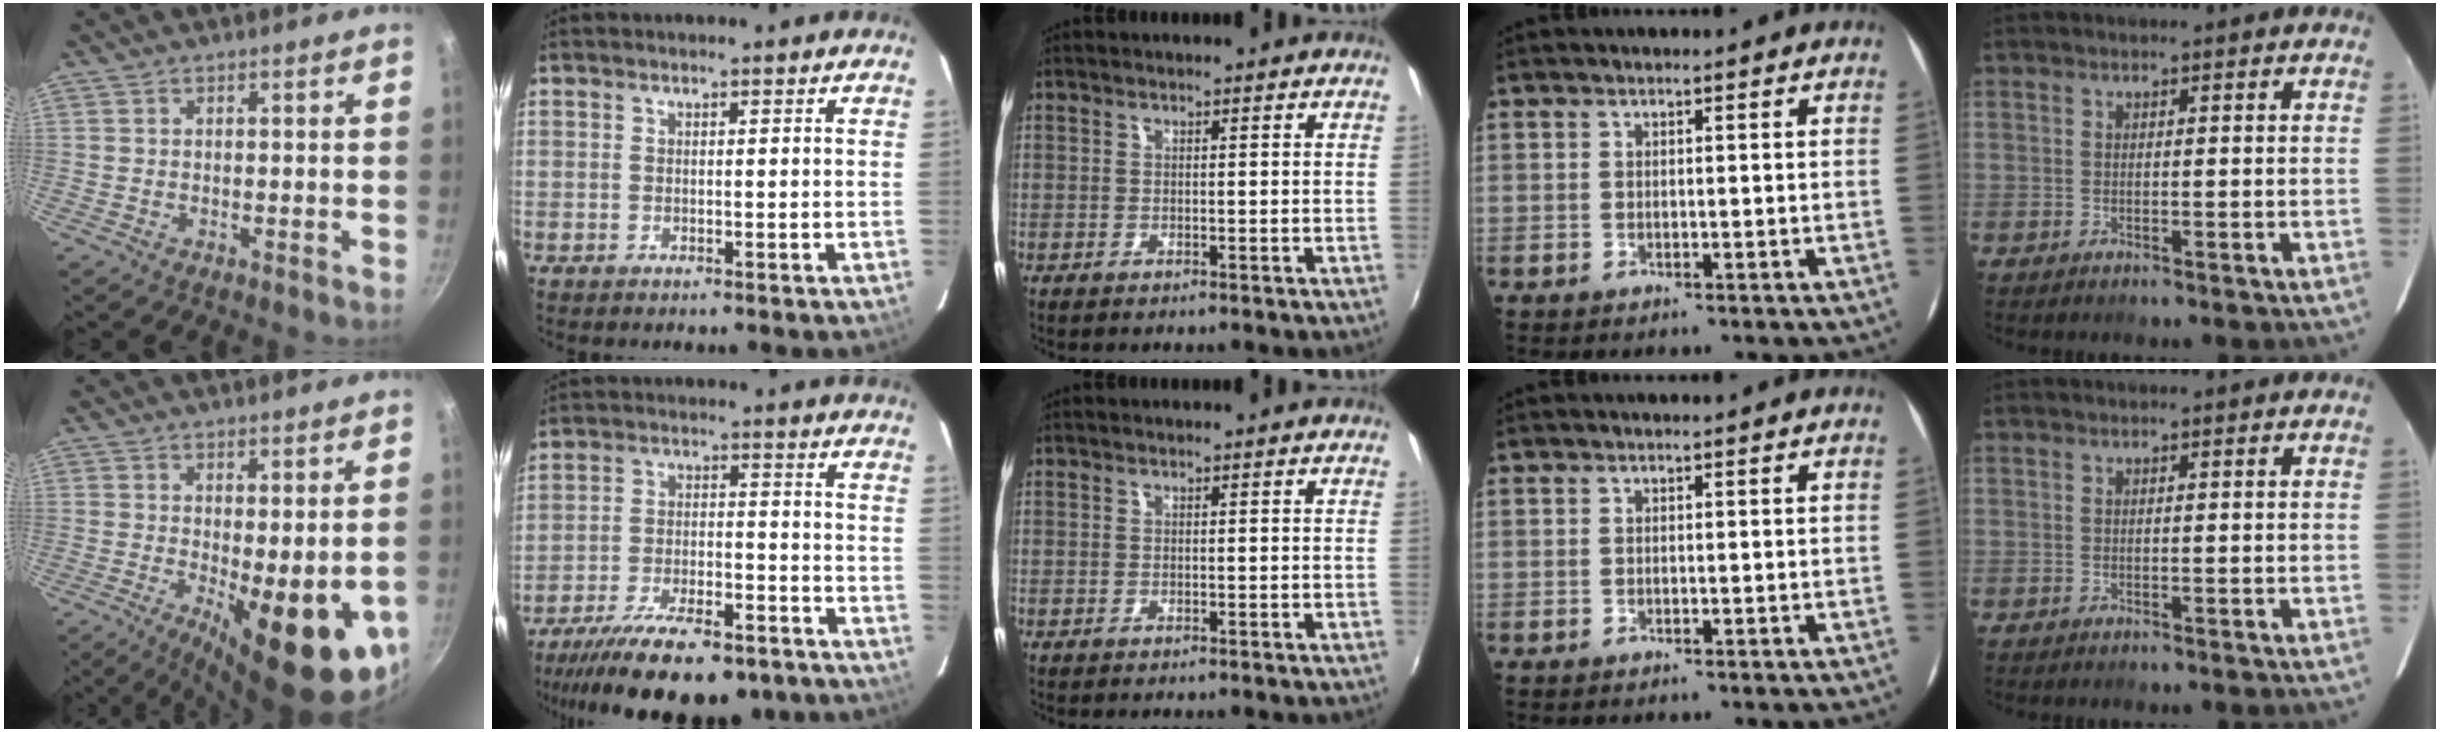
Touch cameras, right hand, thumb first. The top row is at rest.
{"thumb": {"total": 15.5, "force": [-3.3, 5.0, 14.3], "torque": [-0.173, -0.022, -0.031]}, "index": {"total": 20.9, "force": [-16.4, 6.9, 11.0], "torque": [-0.215, -0.032, -0.242]}}